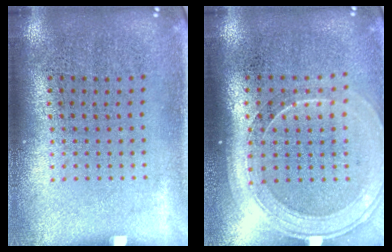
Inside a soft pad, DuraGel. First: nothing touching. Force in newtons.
{"total": 1.7, "press": 1.5, "slide": 0.7}